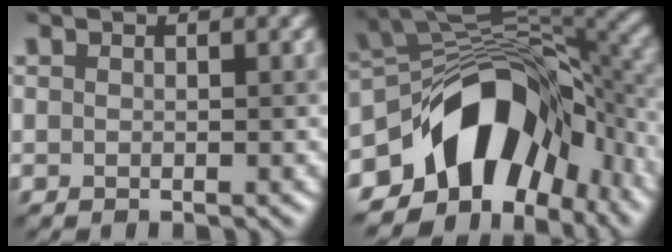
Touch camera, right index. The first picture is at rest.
{"total": 14.0, "force": [-6.2, 9.1, 8.7], "torque": [-0.131, 0.007, -0.116]}